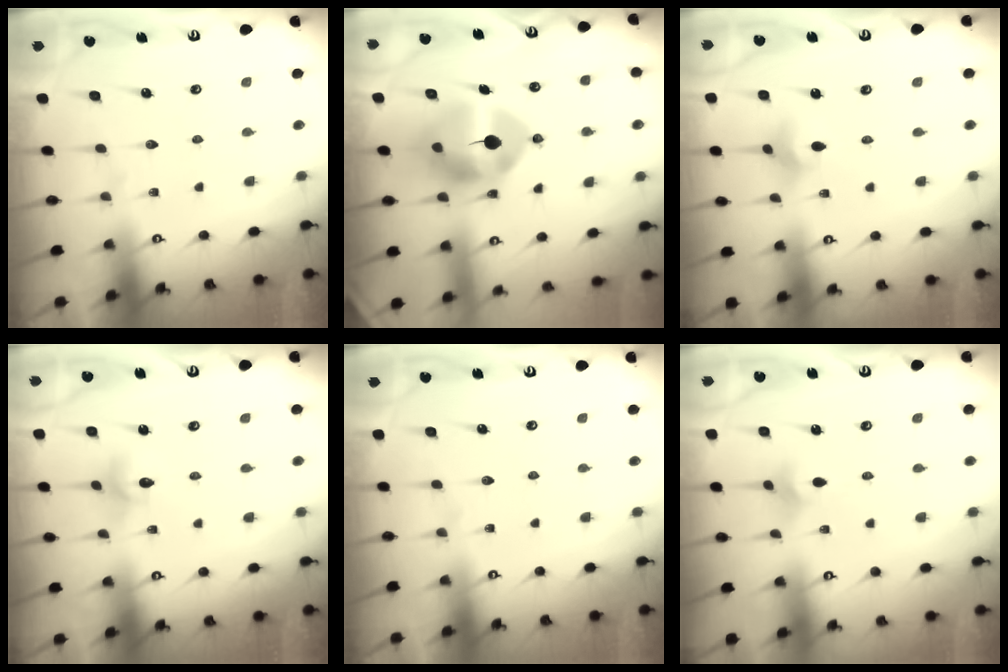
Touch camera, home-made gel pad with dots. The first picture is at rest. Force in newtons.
{"total": 11.6, "press": 11.4, "slide": 2.1}
{"total": 4.0, "press": 4.0, "slide": 0.6}
{"total": 3.3, "press": 3.3, "slide": 0.3}
{"total": 0.0}
{"total": 2.5, "press": 2.5, "slide": 0.6}